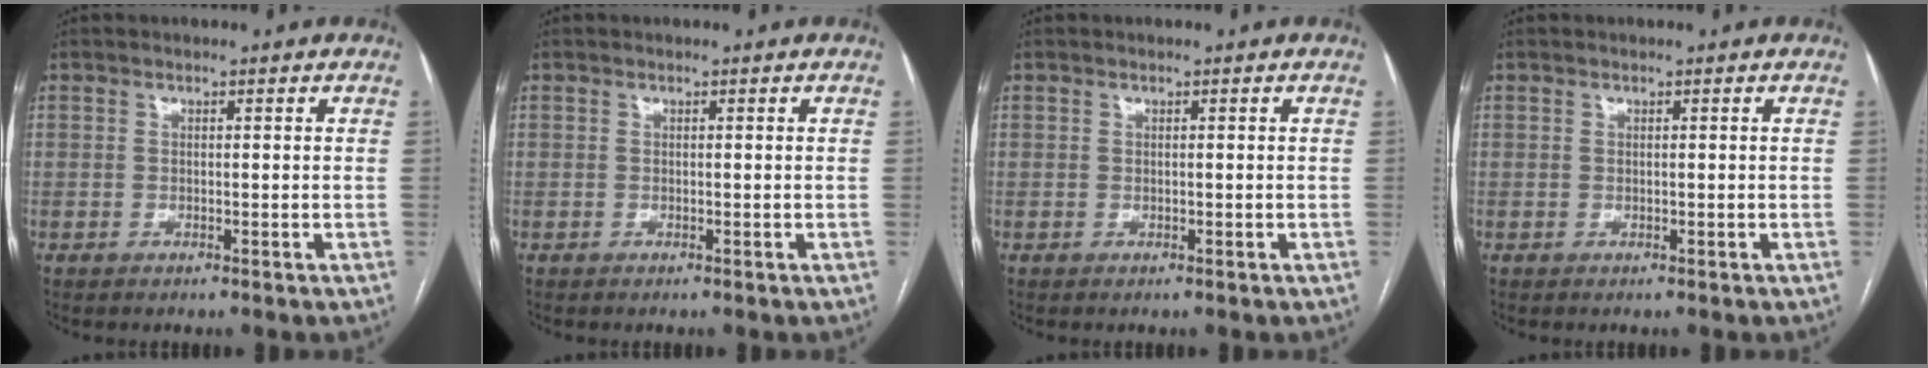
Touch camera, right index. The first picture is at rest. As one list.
[{"total": 0.0}, {"total": 0.0}, {"total": 0.0}]